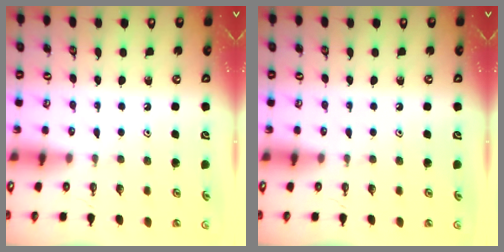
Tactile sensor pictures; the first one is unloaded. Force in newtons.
{"total": 0.0}